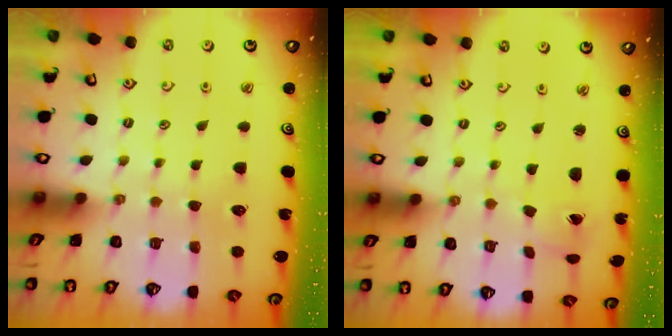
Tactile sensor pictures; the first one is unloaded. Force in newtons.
{"total": 0.5, "press": 0.5, "slide": 0.1}